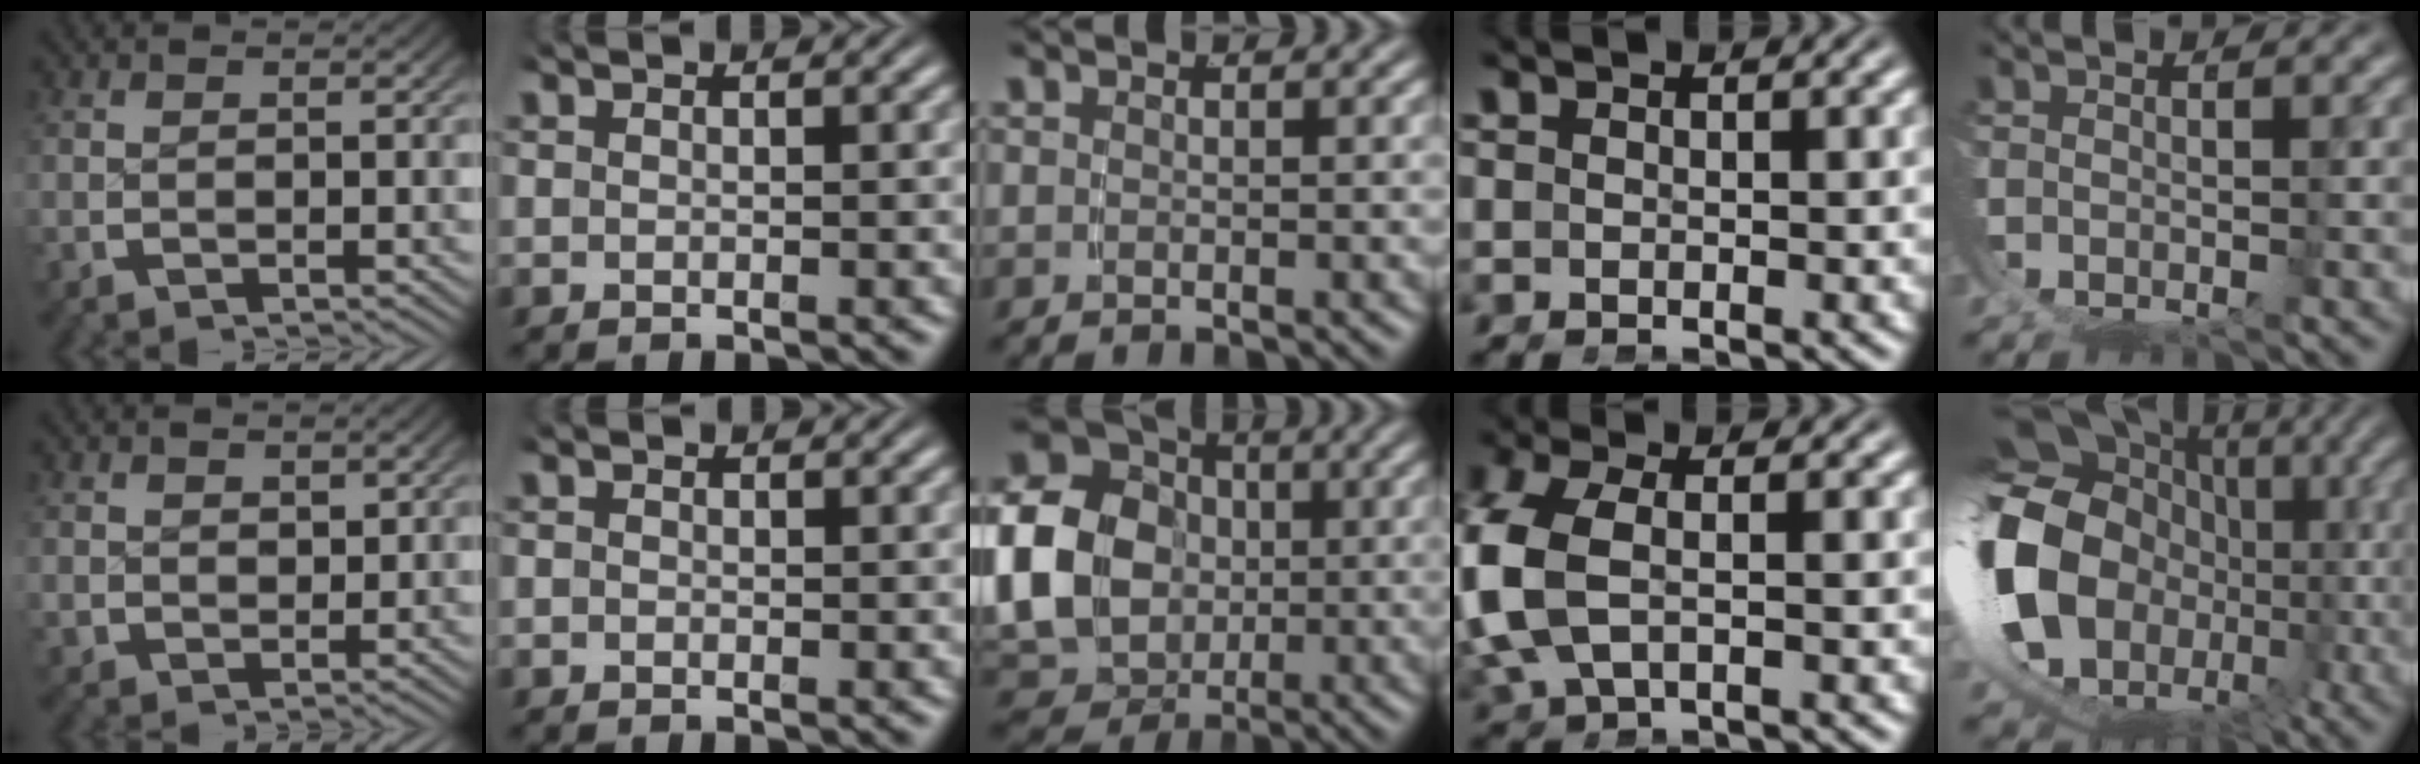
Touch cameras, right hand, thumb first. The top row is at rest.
{"thumb": {"total": 1.8, "force": [1.2, 1.2, 0.5], "torque": [-0.004, -0.007, 0.034]}, "index": {"total": 0.8, "force": [-0.4, 0.7, 0.2], "torque": [-0.006, -0.003, -0.009]}, "middle": {"total": 19.1, "force": [-0.2, 17.1, 8.5], "torque": [-0.211, -0.041, -0.014]}, "ring": {"total": 6.1, "force": [-0.4, 4.5, 4.1], "torque": [-0.128, -0.012, -0.002]}, "little": {"total": 19.0, "force": [-0.8, 14.7, 12.1], "torque": [-0.261, -0.030, -0.017]}}